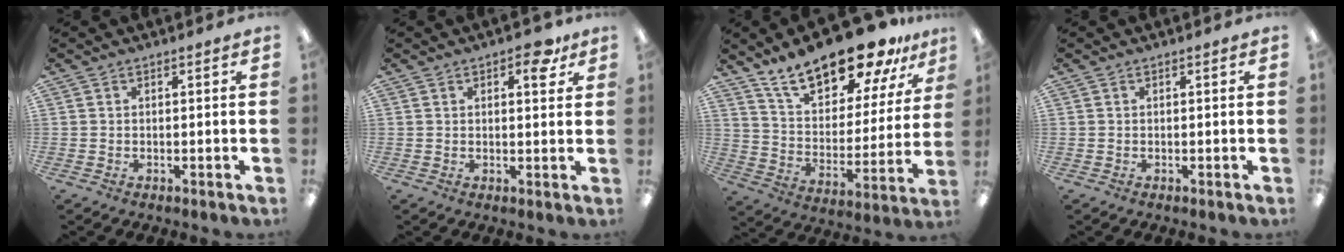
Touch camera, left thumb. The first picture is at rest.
{"total": 5.7, "force": [3.0, 2.9, 3.8], "torque": [-0.042, -0.006, 0.046]}
{"total": 21.2, "force": [16.4, 8.1, 10.8], "torque": [-0.188, -0.099, 0.283]}
{"total": 0.0}